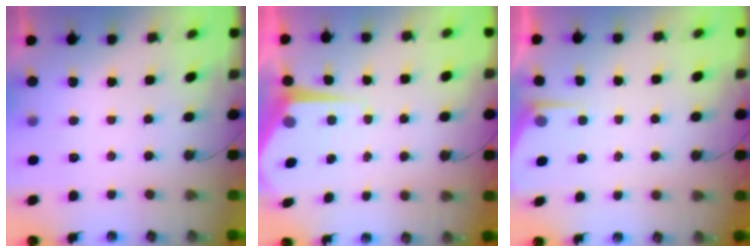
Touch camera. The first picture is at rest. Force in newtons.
{"total": 6.9, "press": 6.9, "slide": 0.4}
{"total": 2.5, "press": 2.5, "slide": 0.4}